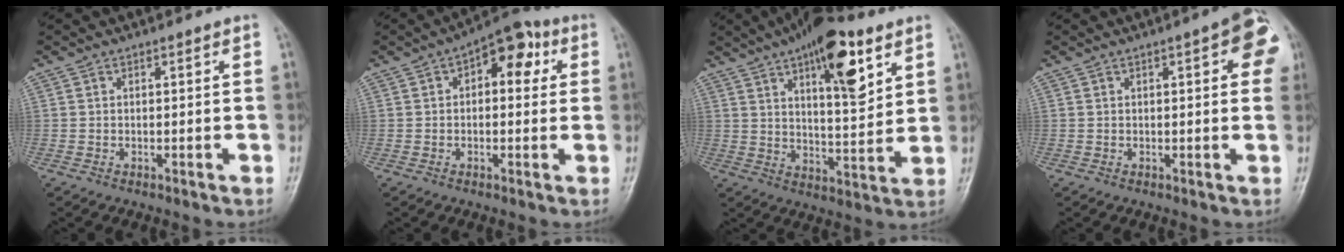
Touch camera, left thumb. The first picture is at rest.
{"total": 9.3, "force": [2.7, 5.1, 7.4], "torque": [-0.061, 0.020, 0.025]}
{"total": 16.3, "force": [8.3, 5.7, 12.8], "torque": [-0.167, -0.034, 0.128]}
{"total": 7.4, "force": [2.0, 2.1, 6.8], "torque": [-0.065, 0.006, 0.013]}